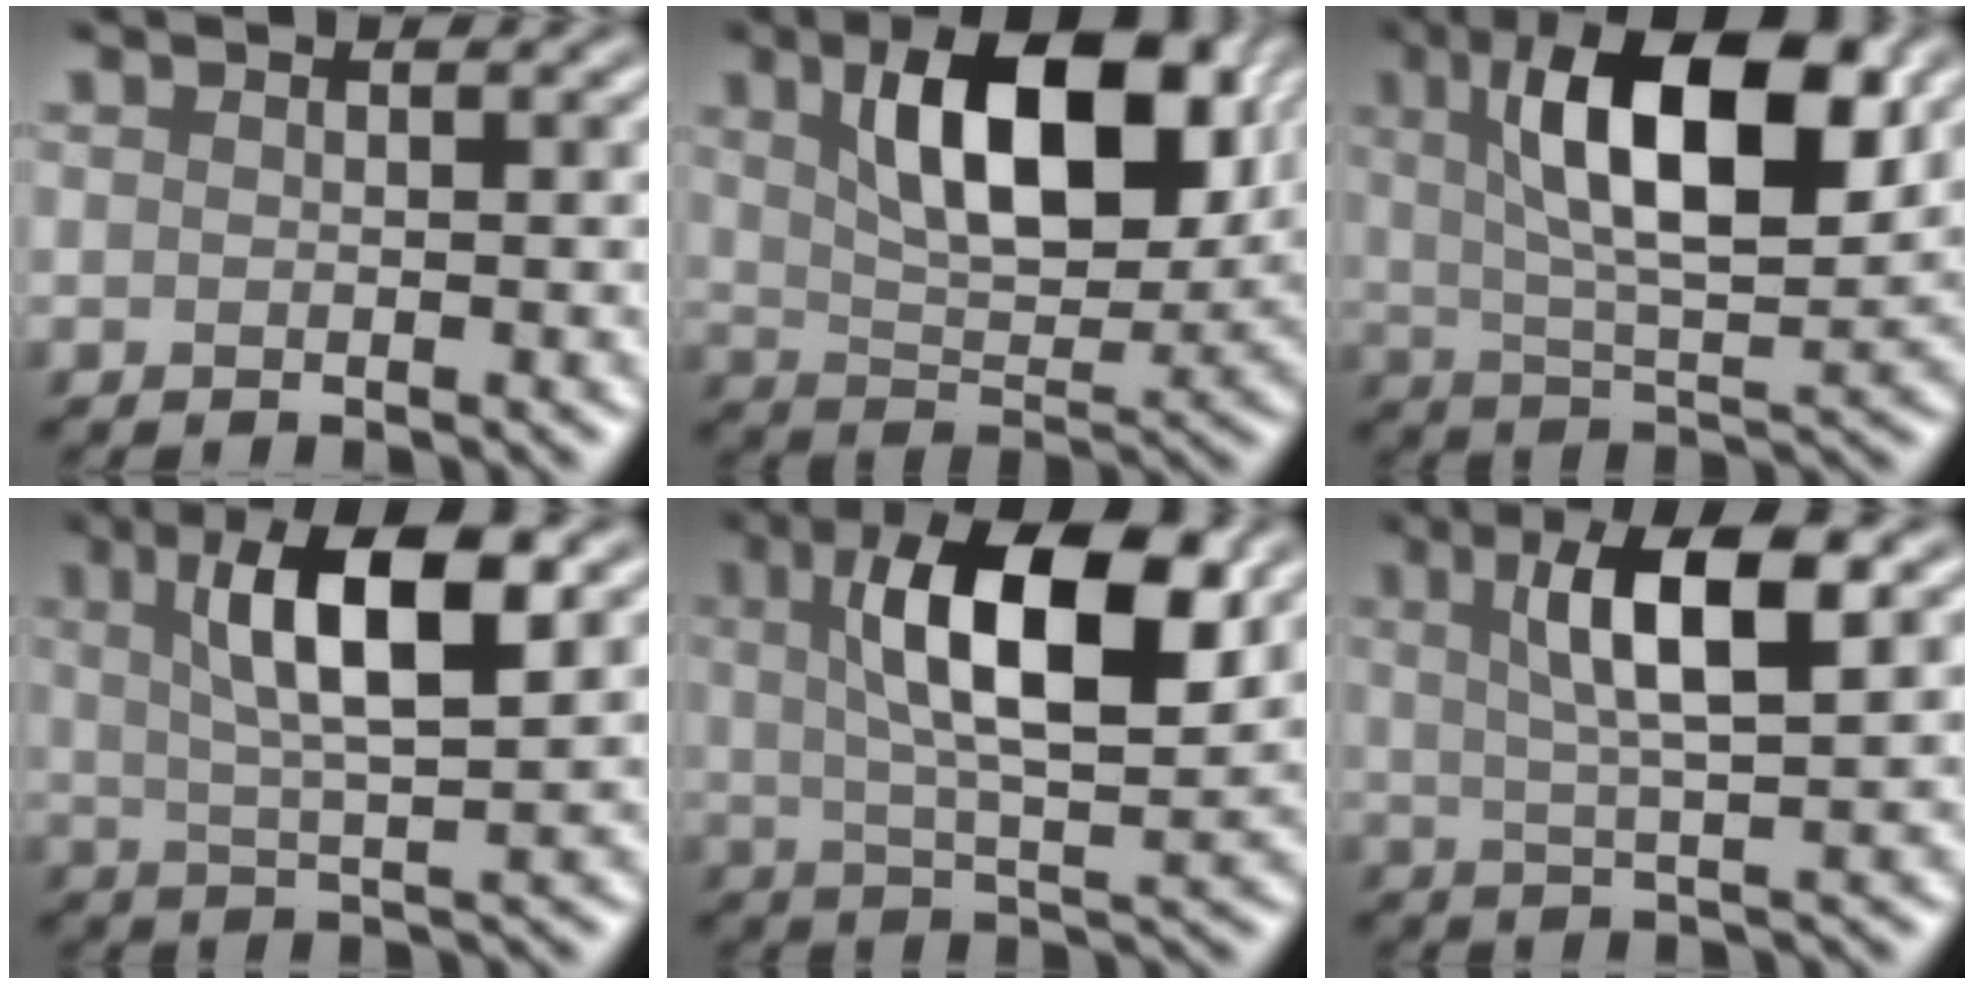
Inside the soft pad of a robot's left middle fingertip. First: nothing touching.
{"total": 9.5, "force": [3.2, 4.4, 7.7], "torque": [-0.126, 0.006, 0.060]}
{"total": 11.1, "force": [3.1, 3.9, 9.9], "torque": [-0.155, 0.010, 0.053]}
{"total": 7.5, "force": [2.1, 1.8, 7.0], "torque": [-0.116, 0.012, 0.043]}
{"total": 10.4, "force": [2.5, 3.4, 9.5], "torque": [-0.155, 0.012, 0.047]}
{"total": 6.2, "force": [1.6, 1.2, 5.8], "torque": [-0.096, 0.011, 0.036]}